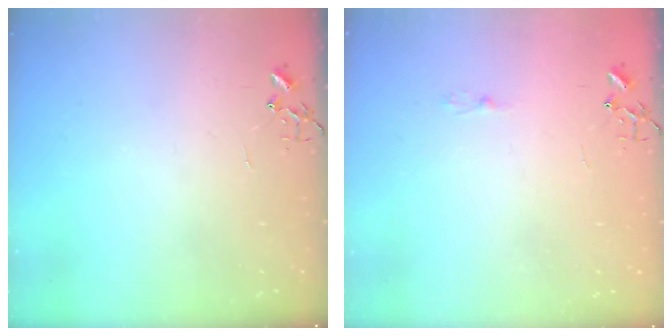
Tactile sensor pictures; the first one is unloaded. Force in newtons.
{"total": 2.5, "press": 2.5, "slide": 0.3}